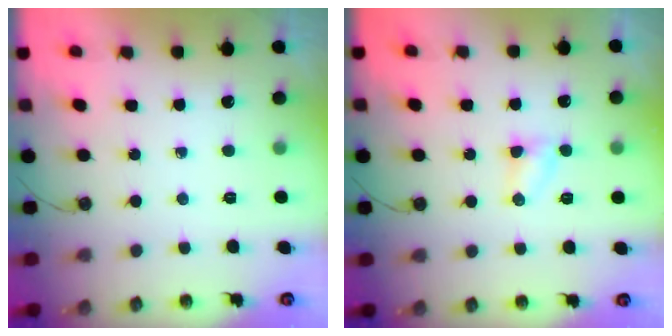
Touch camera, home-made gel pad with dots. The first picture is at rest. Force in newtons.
{"total": 3.0, "press": 3.0, "slide": 0.4}